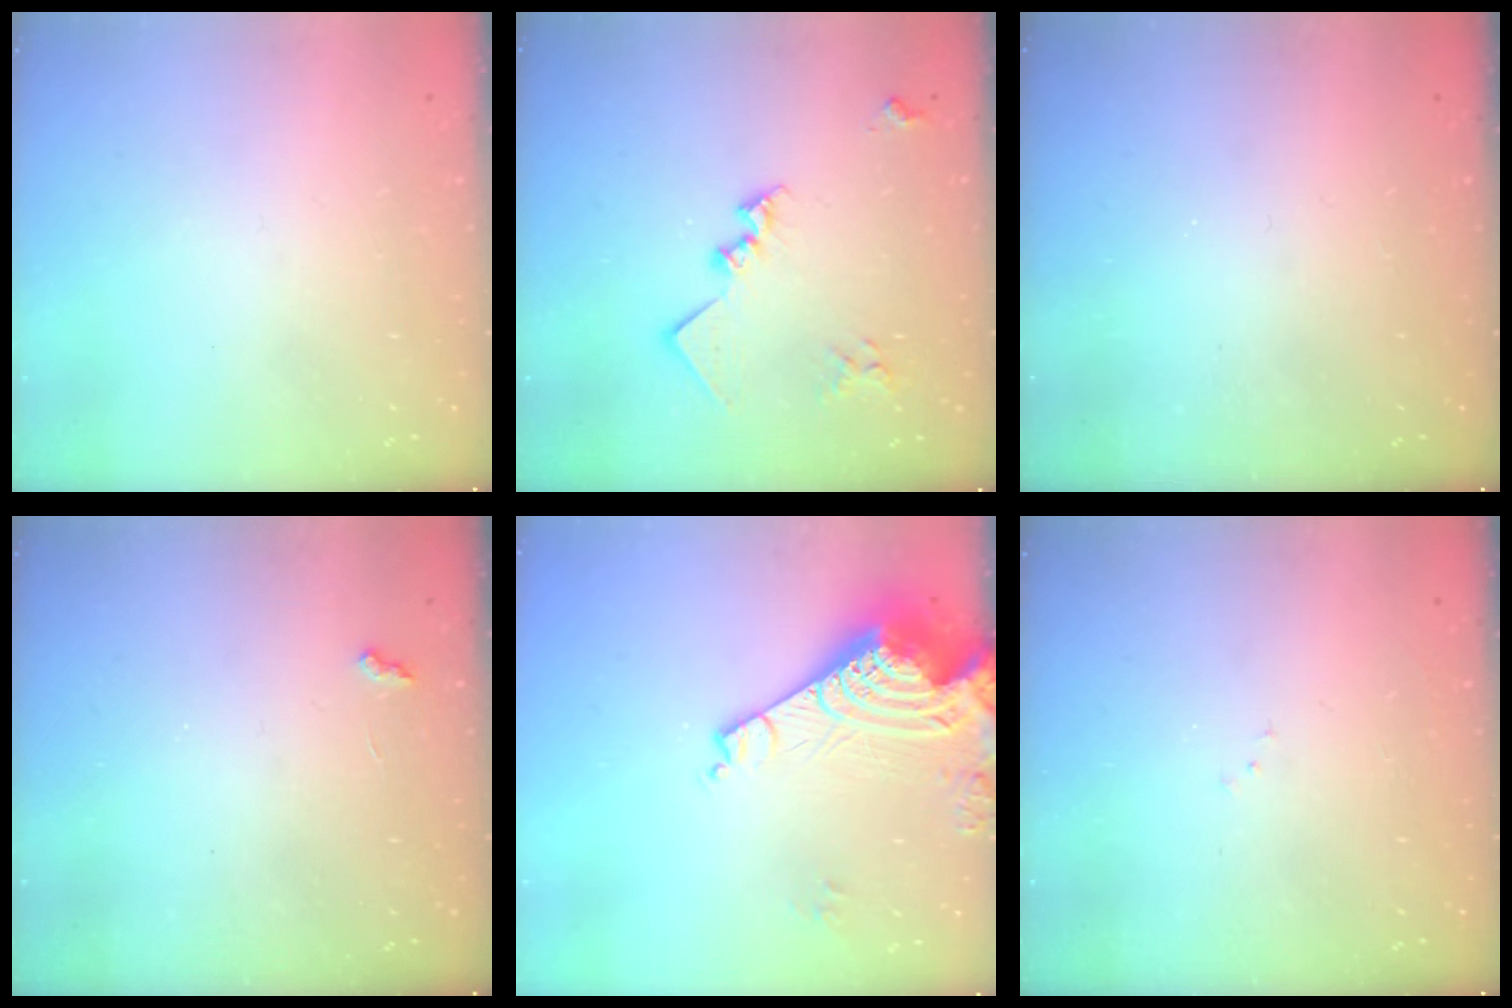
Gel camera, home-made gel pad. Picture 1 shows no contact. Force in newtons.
{"total": 15.0, "press": 14.9, "slide": 0.9}
{"total": 0.9, "press": 0.9, "slide": 0.3}
{"total": 2.3, "press": 2.3, "slide": 0.5}
{"total": 13.5, "press": 13.4, "slide": 1.5}
{"total": 6.4, "press": 6.4, "slide": 0.6}